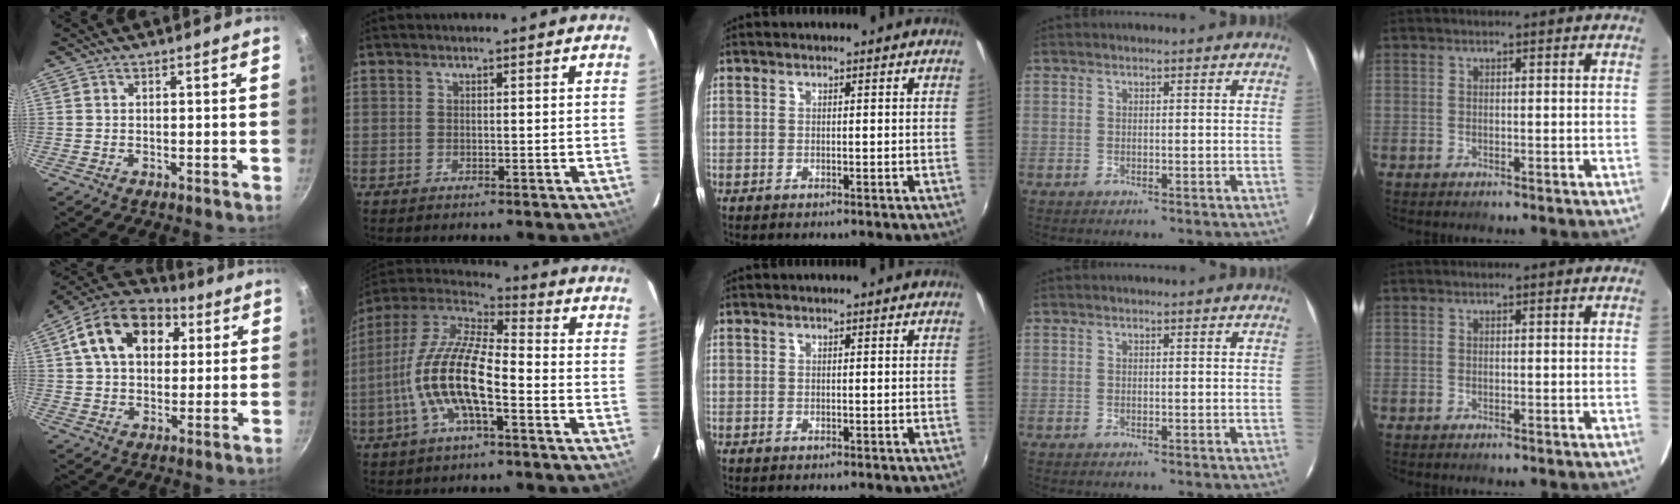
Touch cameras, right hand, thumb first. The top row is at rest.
{"thumb": {"total": 17.4, "force": [5.3, 12.1, 11.2], "torque": [-0.176, 0.018, 0.074]}, "index": {"total": 15.3, "force": [-4.8, 4.6, 13.8], "torque": [-0.276, -0.003, -0.099]}}